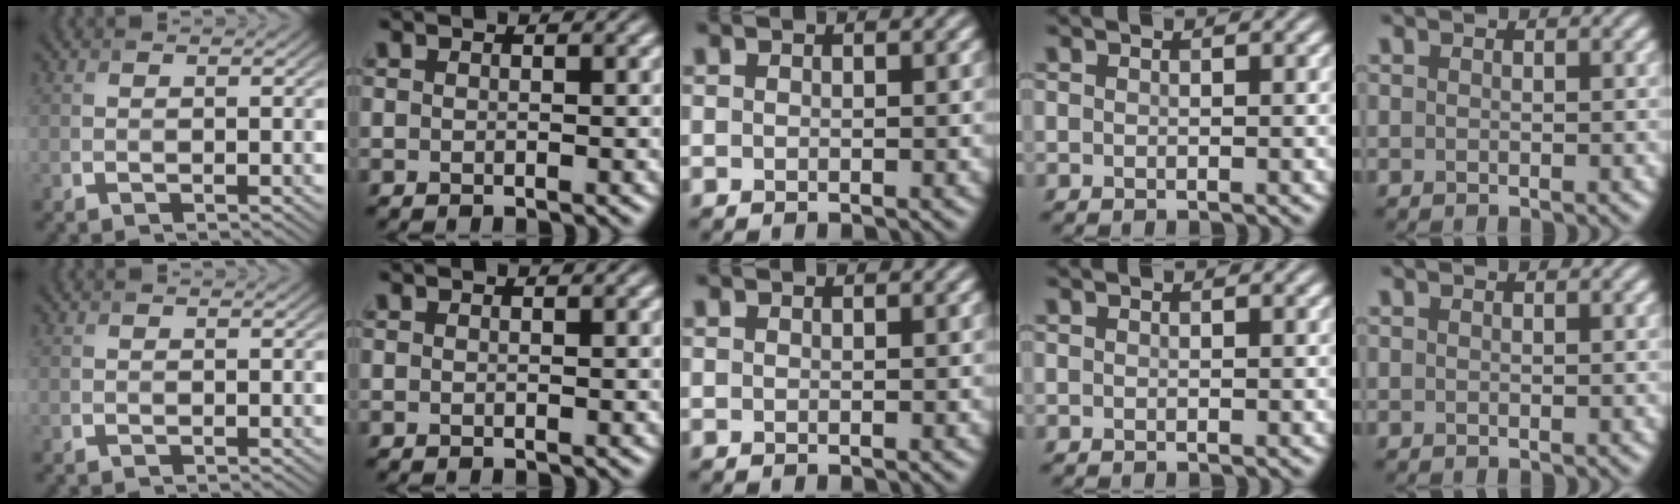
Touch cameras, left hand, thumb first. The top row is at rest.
{}